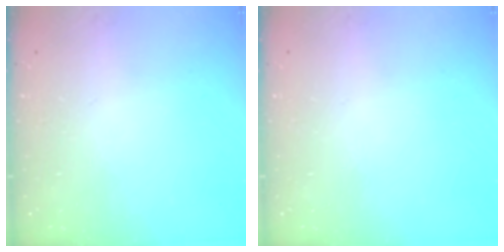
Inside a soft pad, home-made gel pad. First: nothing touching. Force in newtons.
{"total": 0.0}